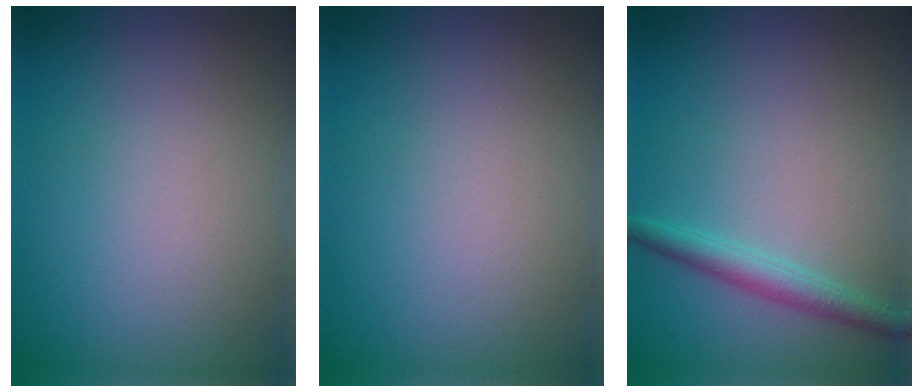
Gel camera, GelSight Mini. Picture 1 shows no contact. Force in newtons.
{"total": 0.0}
{"total": 2.4, "press": 2.4, "slide": 0.1}